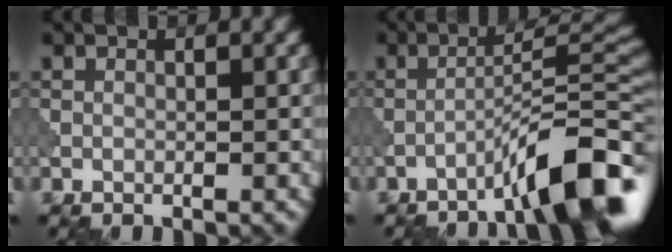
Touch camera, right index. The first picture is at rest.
{"total": 8.6, "force": [-5.2, 1.2, 6.7], "torque": [-0.091, 0.024, -0.088]}